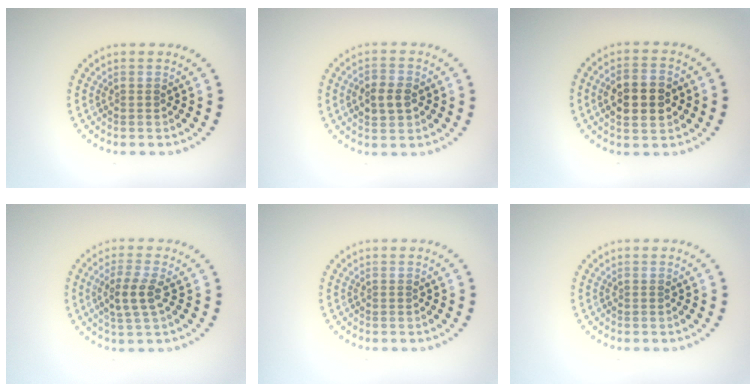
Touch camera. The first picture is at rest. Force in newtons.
{"total": 2.7, "press": 2.7, "slide": 0.0}
{"total": 4.9, "press": 4.8, "slide": 0.4}
{"total": 2.9, "press": 2.7, "slide": 1.2}
{"total": 0.0}
{"total": 0.0}